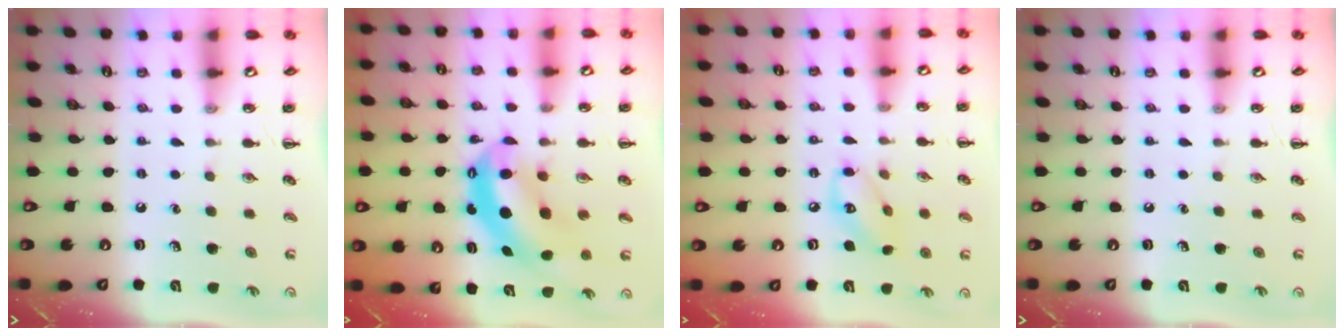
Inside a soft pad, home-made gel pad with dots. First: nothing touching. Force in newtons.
{"total": 8.4, "press": 8.1, "slide": 2.1}
{"total": 8.7, "press": 8.6, "slide": 1.1}
{"total": 0.0}